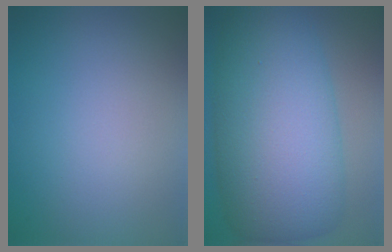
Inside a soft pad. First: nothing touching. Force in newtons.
{"total": 12.9, "press": 12.9, "slide": 0.1}